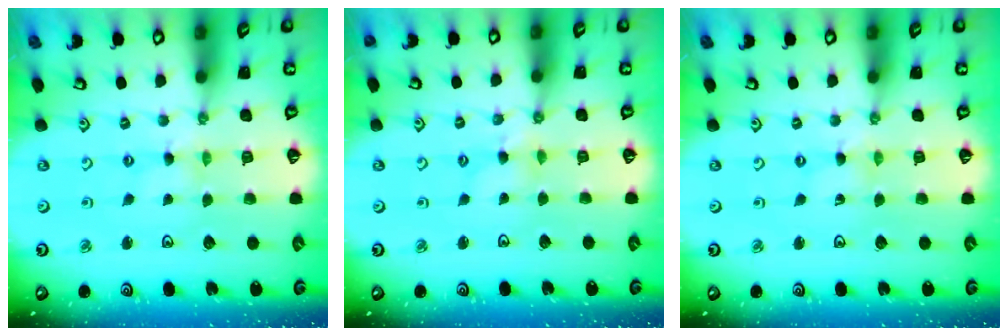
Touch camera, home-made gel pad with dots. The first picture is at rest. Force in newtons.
{"total": 3.0, "press": 3.0, "slide": 0.4}
{"total": 0.0}